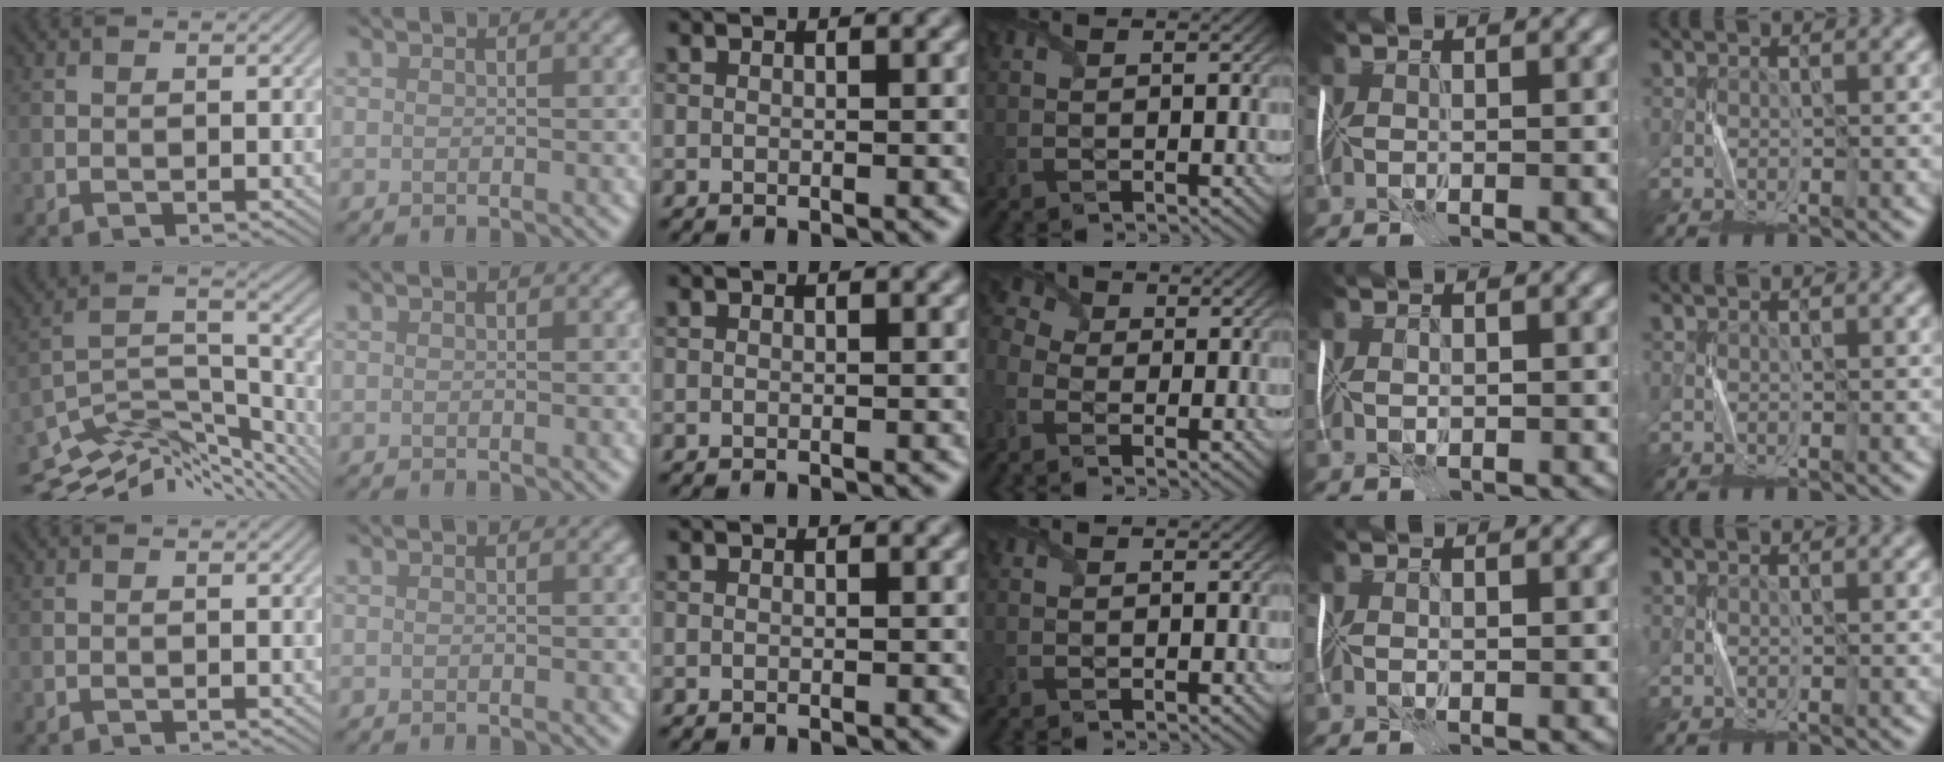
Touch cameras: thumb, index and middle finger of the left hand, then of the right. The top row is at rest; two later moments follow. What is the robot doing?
{"motion": "fold", "object": "plastic wrap"}